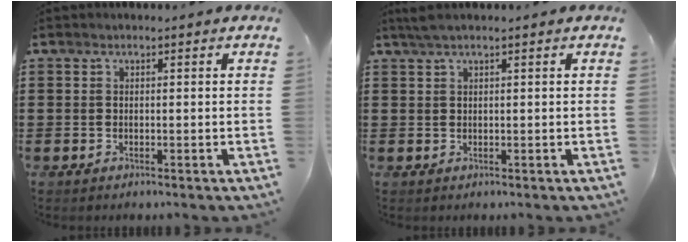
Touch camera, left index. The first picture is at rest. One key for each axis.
{"total": 1.6, "fx": 1.0, "fy": 0.1, "fz": 1.2, "tx": -0.024, "ty": 0.001, "tz": 0.019}